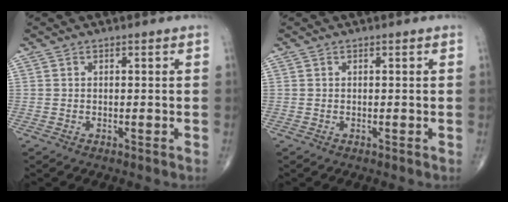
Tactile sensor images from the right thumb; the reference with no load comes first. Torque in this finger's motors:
{"motor_torque": [0.00, 0.00, -0.02, 0.02, 0.00]}